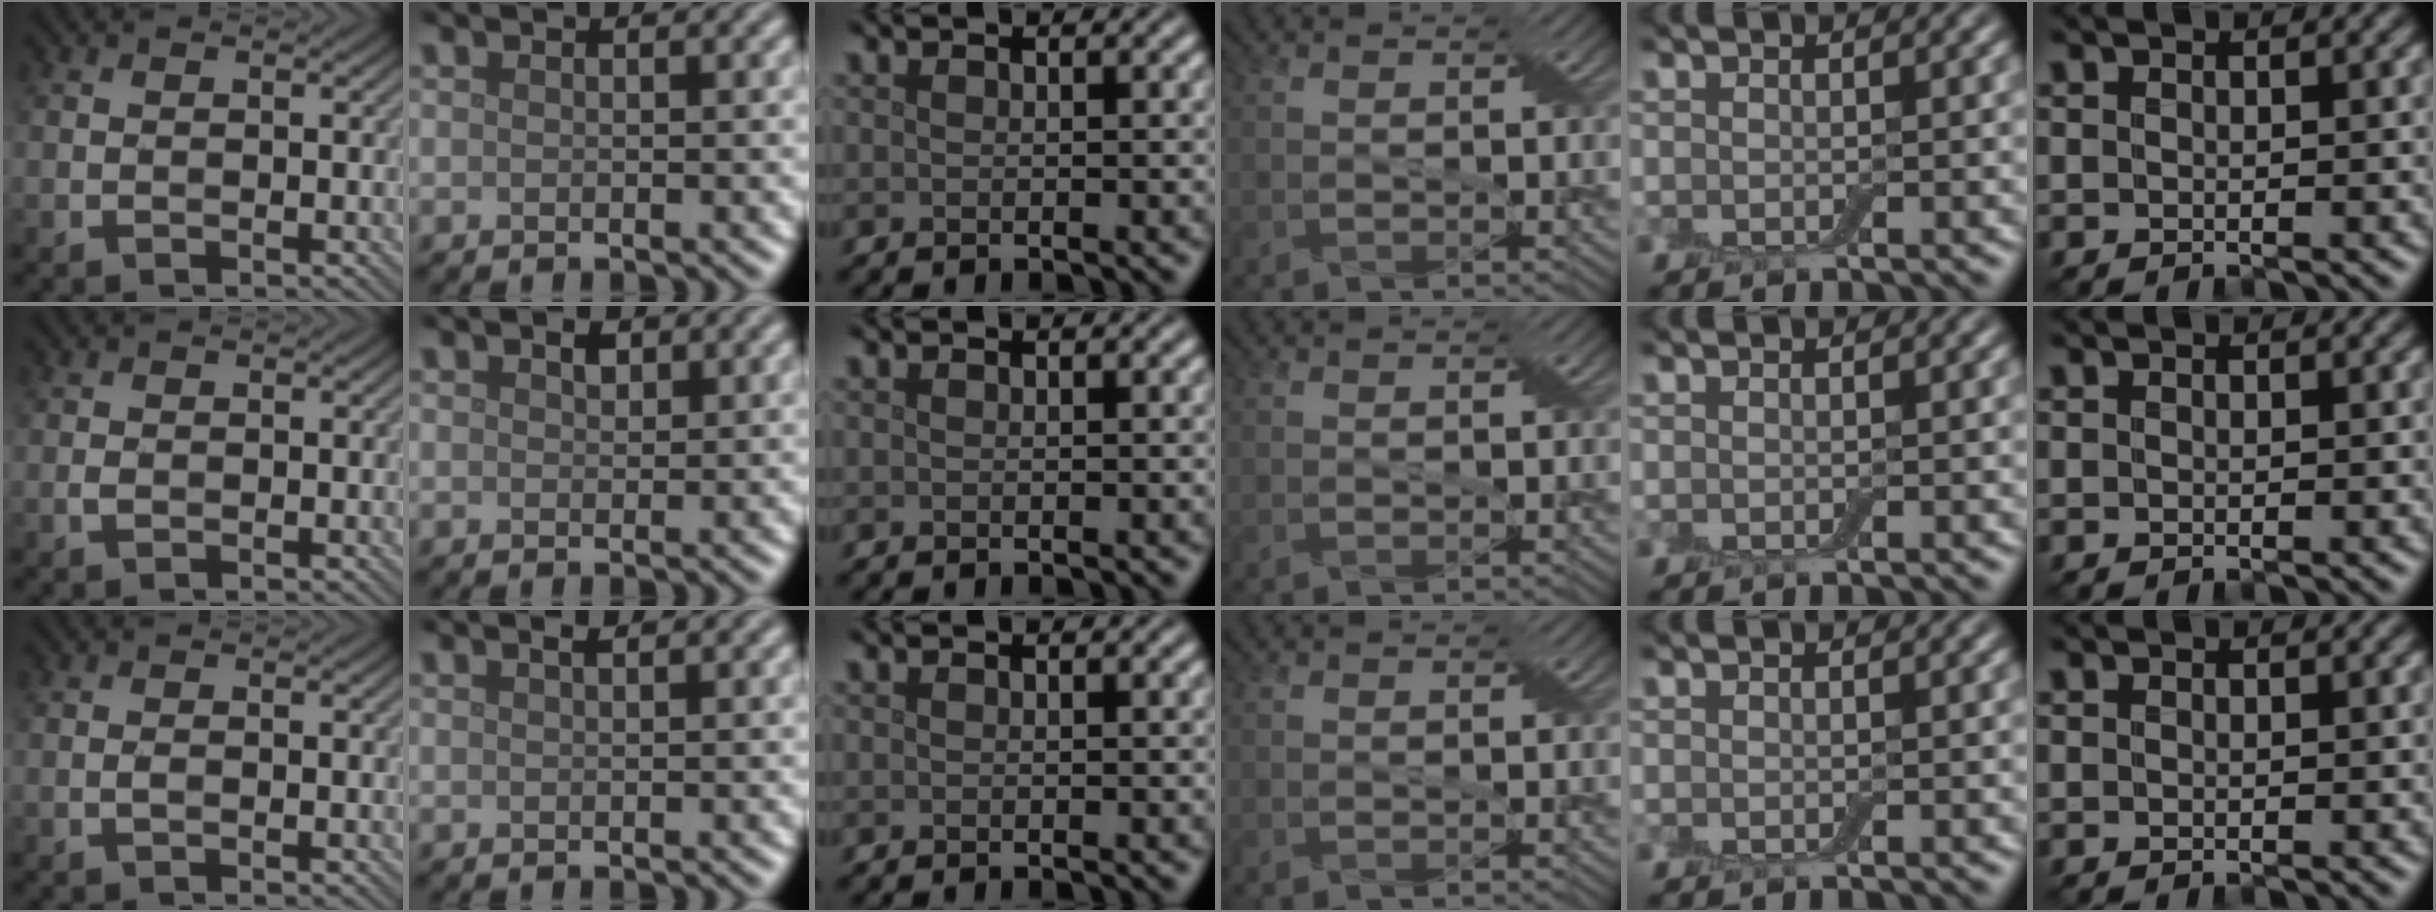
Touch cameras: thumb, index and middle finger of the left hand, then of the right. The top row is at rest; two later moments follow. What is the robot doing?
{"motion": "shake", "object": "box of matches"}